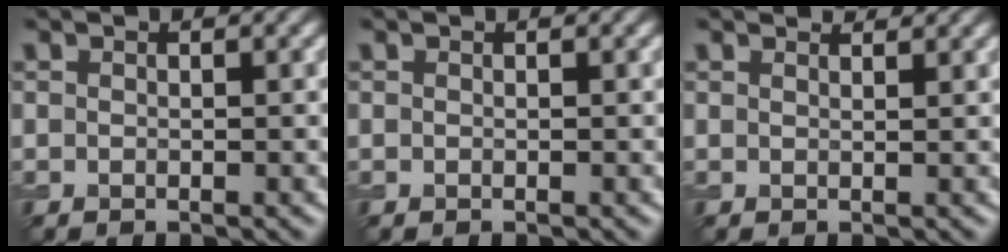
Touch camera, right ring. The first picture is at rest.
{"total": 0.0}
{"total": 2.3, "force": [2.2, 0.3, 0.5], "torque": [-0.014, 0.003, 0.023]}